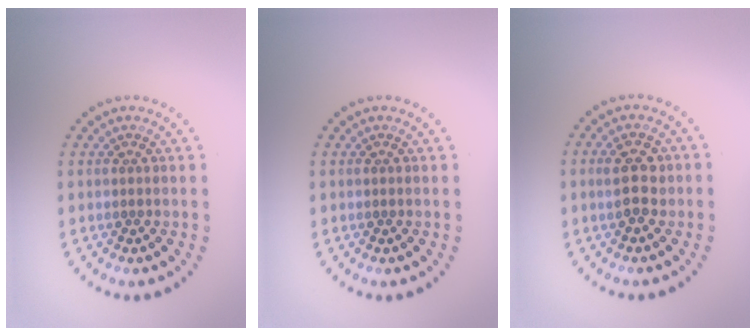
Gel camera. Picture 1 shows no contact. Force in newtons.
{"total": 0.0}
{"total": 2.9, "press": 2.9, "slide": 0.3}